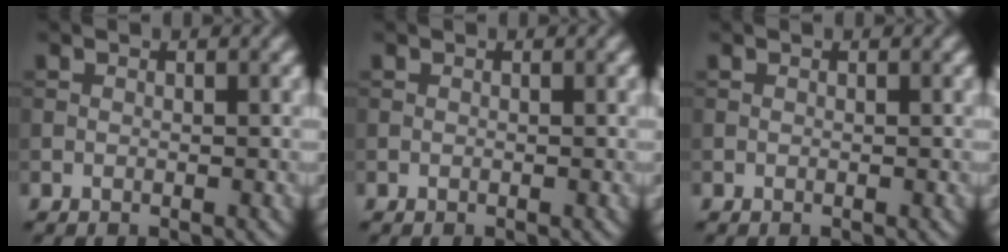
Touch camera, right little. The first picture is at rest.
{"total": 0.0}
{"total": 0.0}